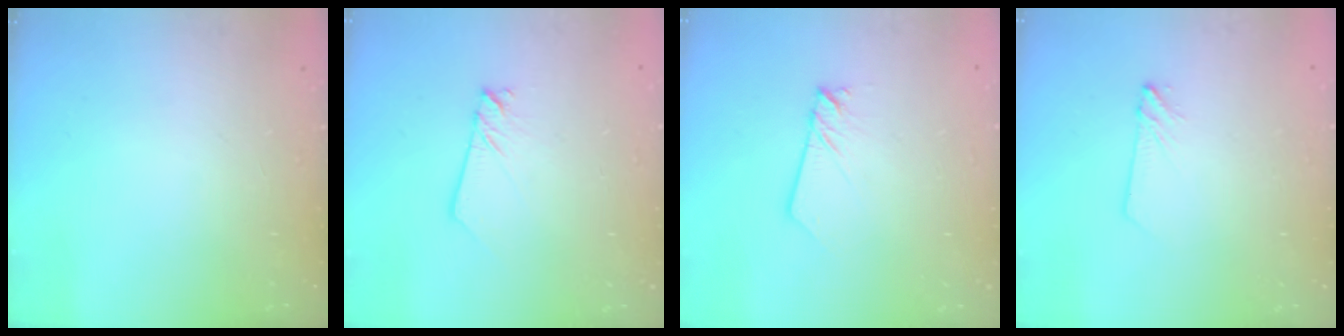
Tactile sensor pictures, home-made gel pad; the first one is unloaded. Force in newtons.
{"total": 2.4, "press": 2.4, "slide": 0.2}
{"total": 1.9, "press": 1.9, "slide": 0.2}
{"total": 2.8, "press": 2.8, "slide": 0.3}